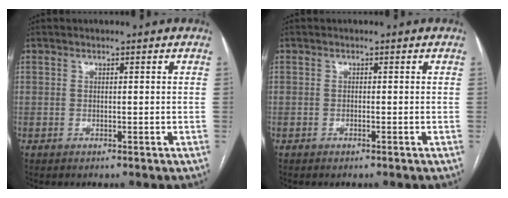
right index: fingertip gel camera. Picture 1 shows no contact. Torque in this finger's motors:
{"motor_torque": [0.14, 0.04, 0.03, 0.01]}